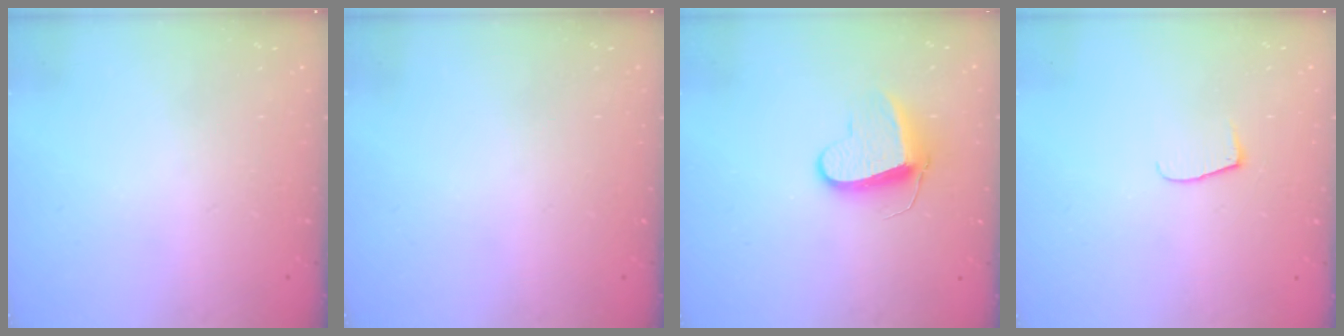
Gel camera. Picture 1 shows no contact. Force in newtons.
{"total": 0.0}
{"total": 10.3, "press": 10.2, "slide": 0.9}
{"total": 6.3, "press": 6.2, "slide": 0.8}